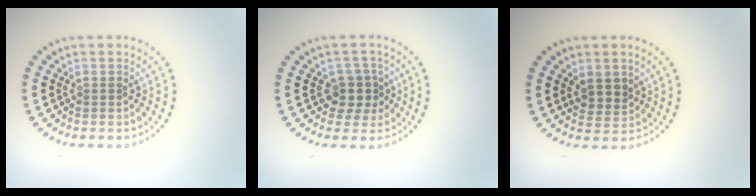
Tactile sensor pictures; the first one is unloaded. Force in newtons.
{"total": 2.6, "press": 2.2, "slide": 1.4}
{"total": 2.1, "press": 2.0, "slide": 0.7}